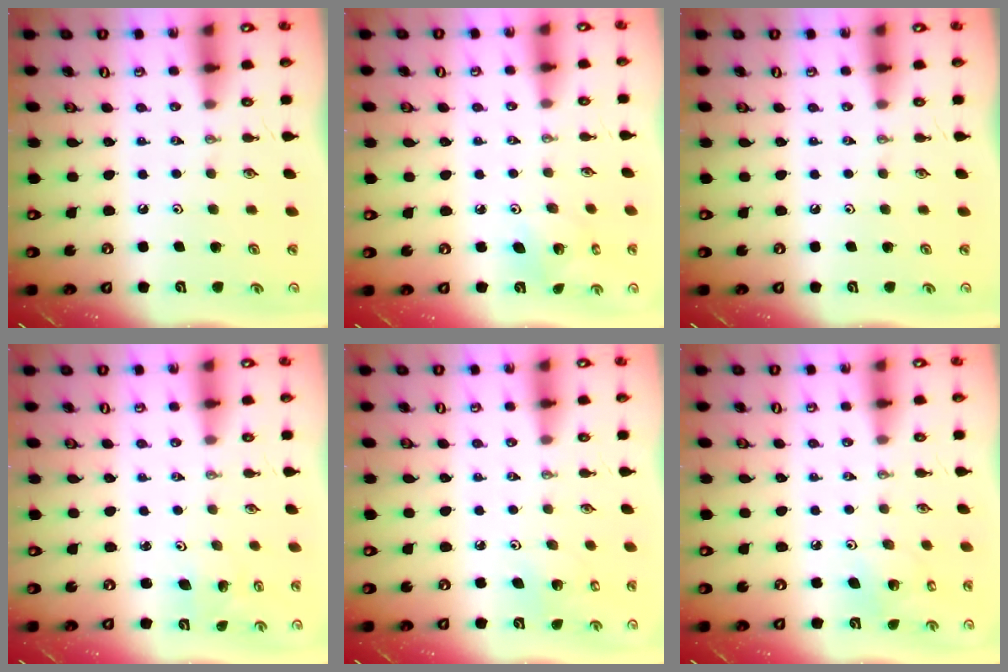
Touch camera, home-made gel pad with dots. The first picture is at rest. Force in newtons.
{"total": 4.6, "press": 4.6, "slide": 0.3}
{"total": 0.0}
{"total": 1.9, "press": 1.9, "slide": 0.2}
{"total": 4.2, "press": 4.2, "slide": 0.2}
{"total": 4.1, "press": 4.1, "slide": 0.3}